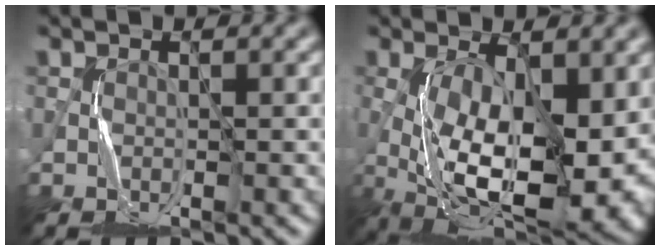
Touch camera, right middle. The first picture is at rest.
{"total": 14.7, "force": [-2.3, 5.9, 13.3], "torque": [-0.224, -0.013, -0.030]}